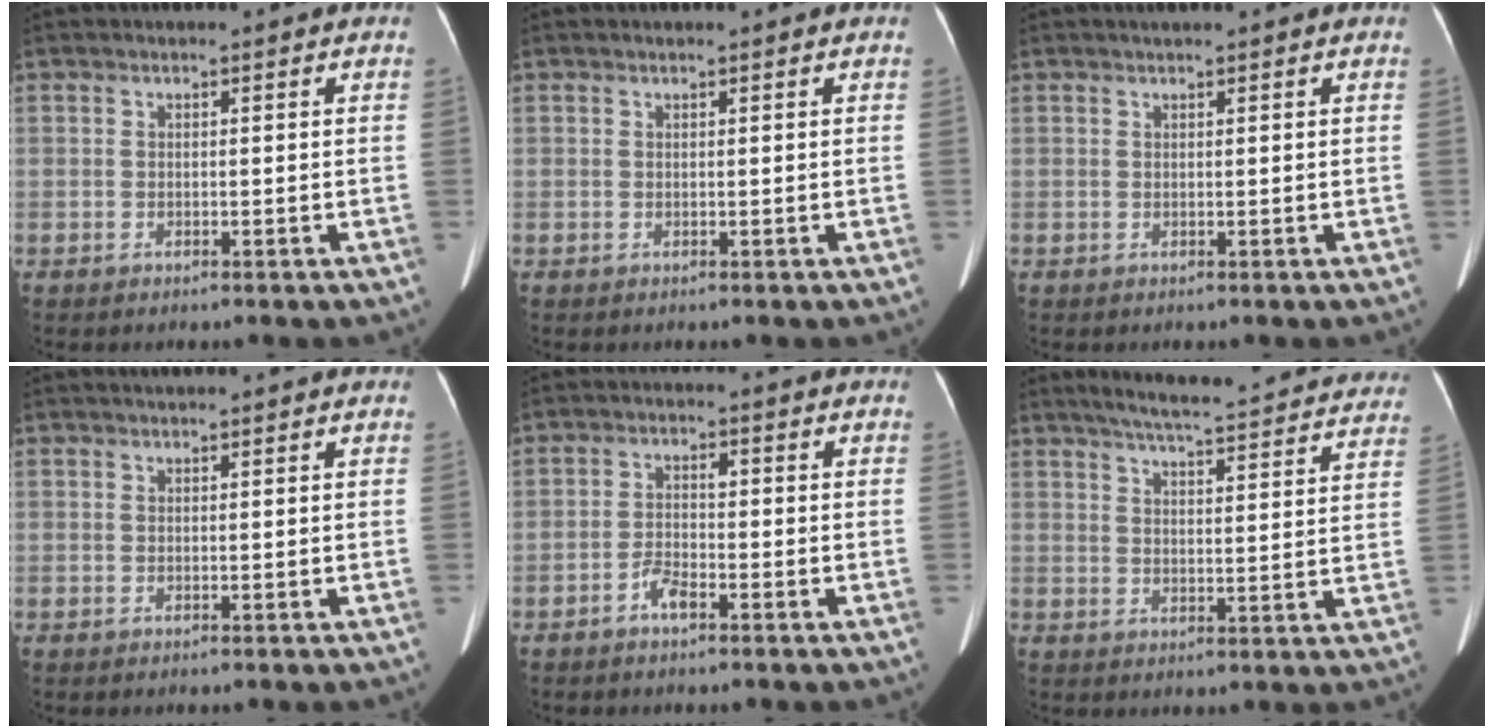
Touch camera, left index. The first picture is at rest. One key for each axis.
{"total": 0.0}
{"total": 0.7, "fx": 0.5, "fy": -0.1, "fz": 0.4, "tx": -0.007, "ty": 0.005, "tz": 0.011}
{"total": 0.6, "fx": 0.5, "fy": -0.1, "fz": 0.3, "tx": -0.006, "ty": 0.007, "tz": 0.012}
{"total": 3.2, "fx": -2.1, "fy": 1.2, "fz": 2.2, "tx": -0.045, "ty": 0.007, "tz": -0.040}
{"total": 24.5, "fx": 22.5, "fy": 2.9, "fz": 9.1, "tx": -0.132, "ty": -0.031, "tz": 0.270}